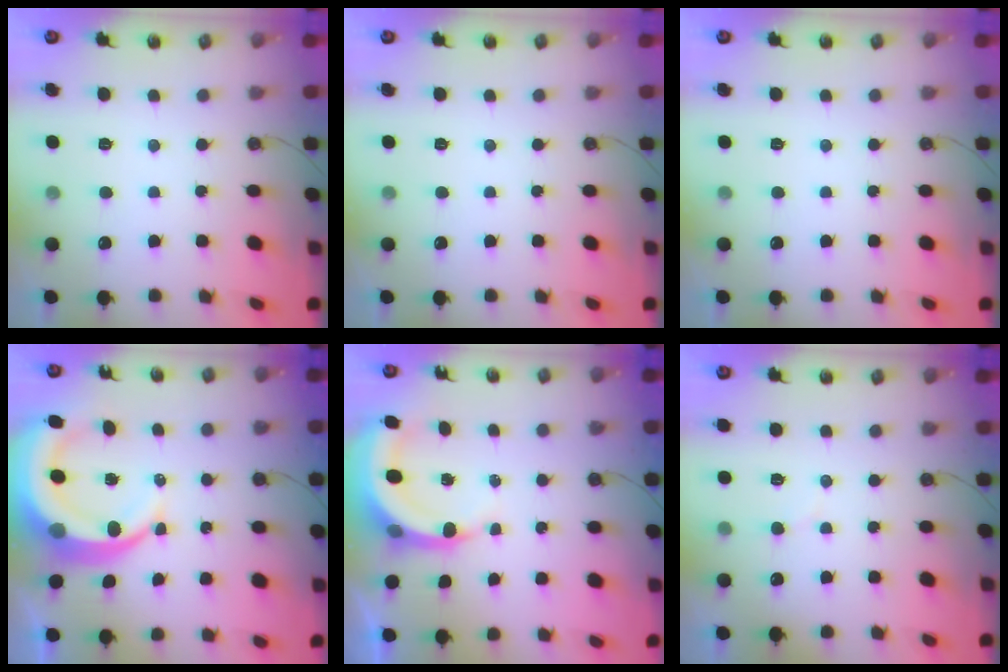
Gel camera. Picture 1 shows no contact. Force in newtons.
{"total": 0.0}
{"total": 0.0}
{"total": 12.7, "press": 12.6, "slide": 1.5}
{"total": 5.5, "press": 5.5, "slide": 0.9}
{"total": 4.4, "press": 4.2, "slide": 1.2}